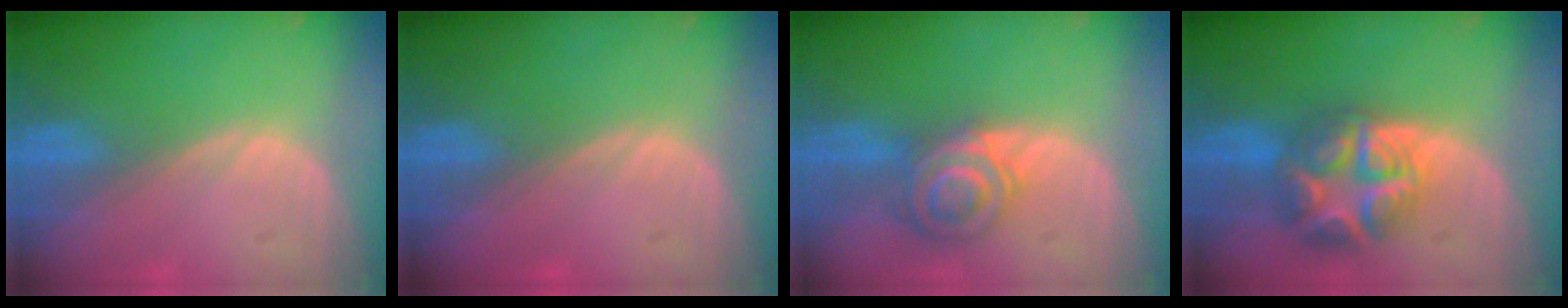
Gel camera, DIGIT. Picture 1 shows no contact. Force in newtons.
{"total": 0.5, "press": 0.0, "slide": 0.5}
{"total": 7.1, "press": 6.0, "slide": 3.8}
{"total": 8.7, "press": 8.7, "slide": 0.5}